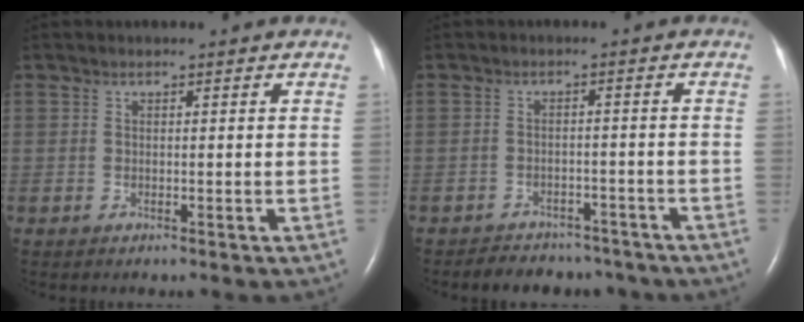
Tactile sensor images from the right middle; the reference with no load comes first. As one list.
[{"total": 8.2, "force": [-7.2, 3.8, 1.3], "torque": [-0.018, 0.005, -0.088]}]